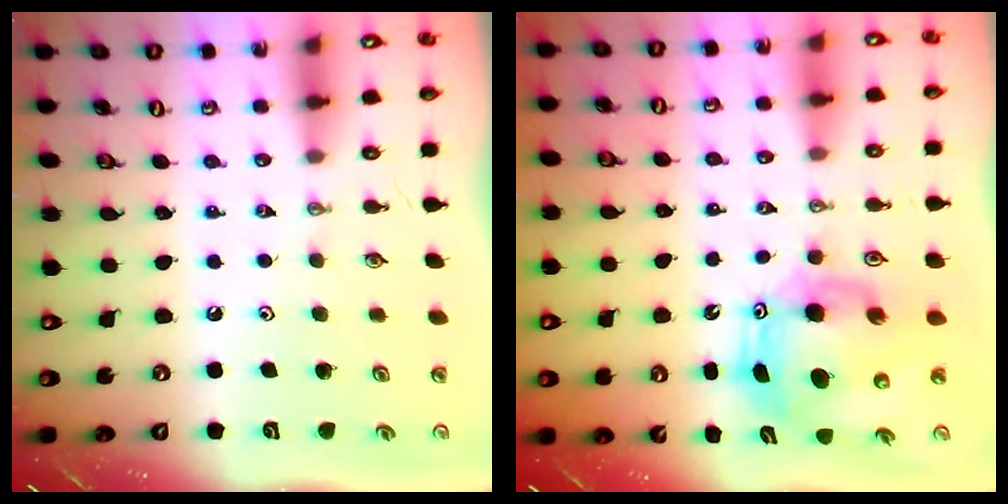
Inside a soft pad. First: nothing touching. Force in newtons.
{"total": 11.0, "press": 10.9, "slide": 1.8}